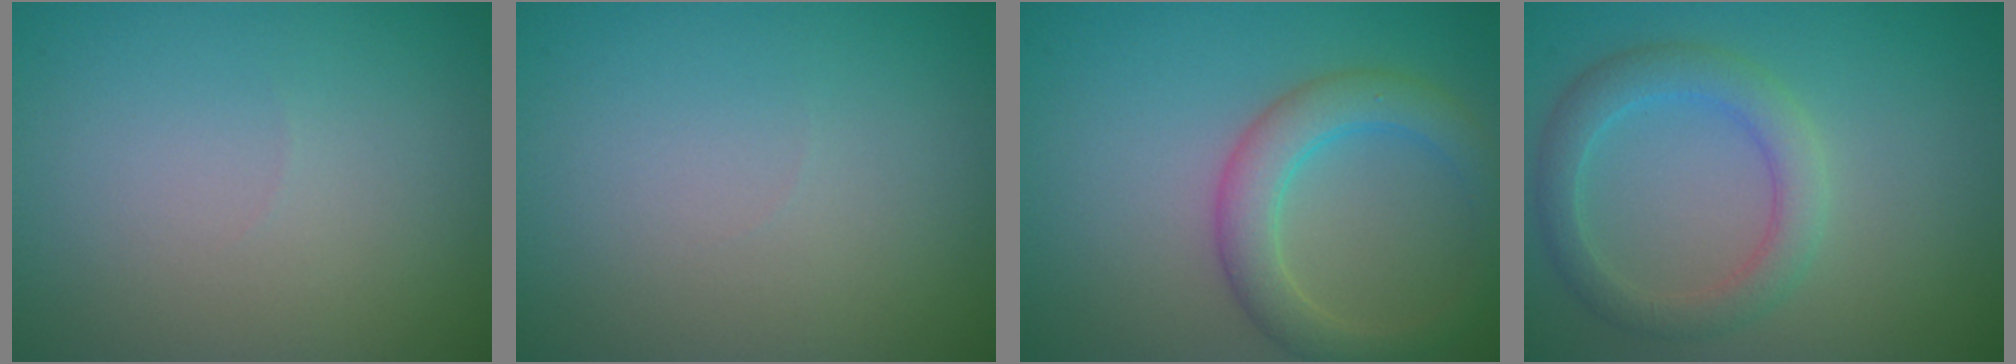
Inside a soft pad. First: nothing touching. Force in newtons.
{"total": 0.0}
{"total": 4.1, "press": 4.1, "slide": 0.0}
{"total": 3.3, "press": 3.3, "slide": 0.3}